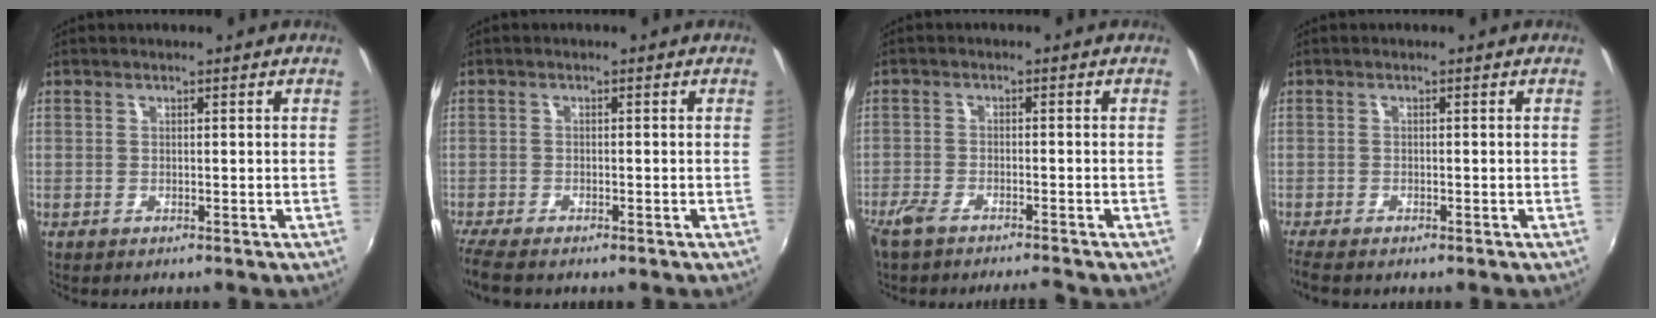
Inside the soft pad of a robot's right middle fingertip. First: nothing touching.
{"total": 4.5, "force": [-3.8, 0.9, 2.4], "torque": [-0.064, -0.023, -0.070]}
{"total": 5.7, "force": [-4.9, 1.0, 2.7], "torque": [-0.074, -0.016, -0.093]}
{"total": 2.6, "force": [-2.2, 0.5, 1.3], "torque": [-0.031, -0.014, -0.039]}